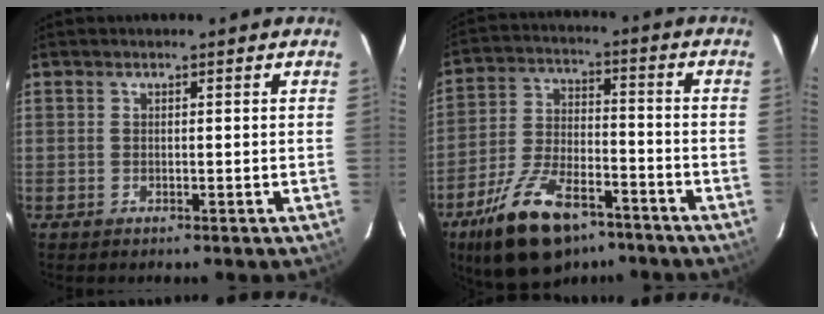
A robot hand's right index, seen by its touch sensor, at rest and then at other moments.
{"total": 18.6, "force": [-12.3, 8.2, 11.2], "torque": [-0.223, -0.008, -0.208]}